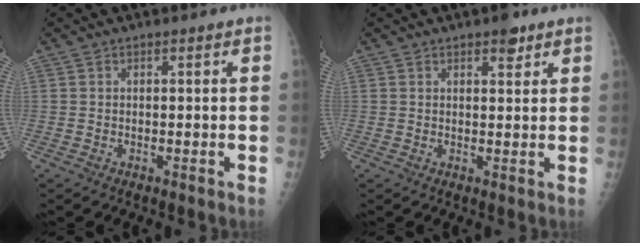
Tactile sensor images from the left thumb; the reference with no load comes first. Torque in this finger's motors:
{"motor_torque": [2.81, 2.22, 0.53, -0.12, 0.03]}